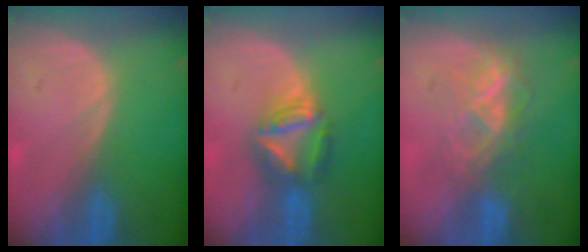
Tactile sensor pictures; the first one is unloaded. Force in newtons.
{"total": 6.6, "press": 6.2, "slide": 2.5}
{"total": 6.1, "press": 5.8, "slide": 2.0}